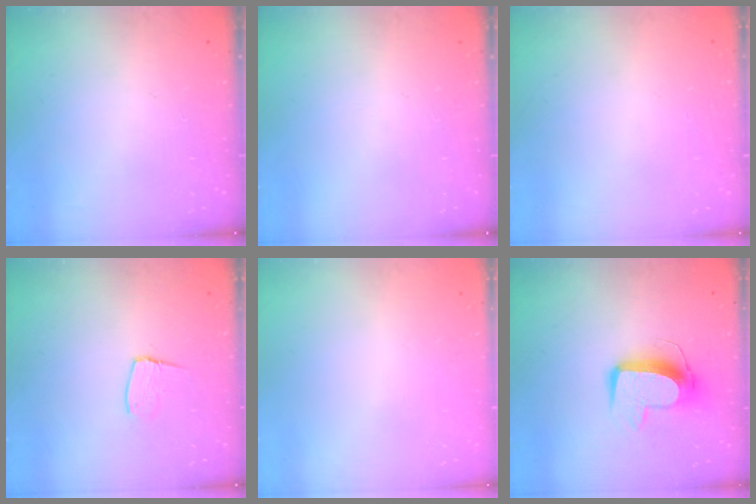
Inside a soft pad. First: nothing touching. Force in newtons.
{"total": 0.0}
{"total": 0.0}
{"total": 7.0, "press": 7.0, "slide": 0.5}
{"total": 0.0}
{"total": 10.1, "press": 10.1, "slide": 0.4}